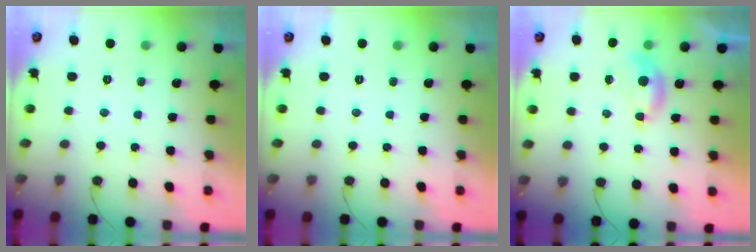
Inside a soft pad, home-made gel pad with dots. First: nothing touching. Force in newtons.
{"total": 0.0}
{"total": 4.7, "press": 4.7, "slide": 0.6}